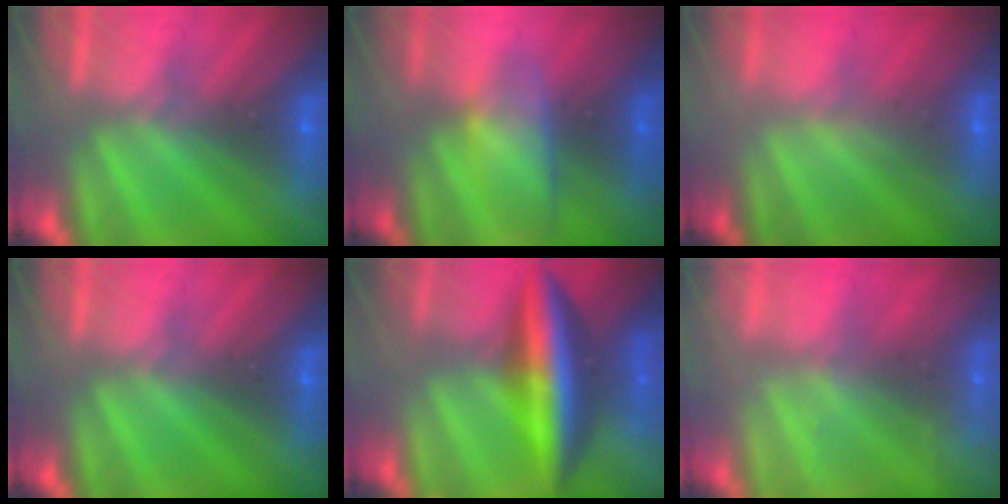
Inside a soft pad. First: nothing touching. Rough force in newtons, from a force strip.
{"total": 2.9}
{"total": 2.2}
{"total": 0.0}
{"total": 7.1}
{"total": 2.3}